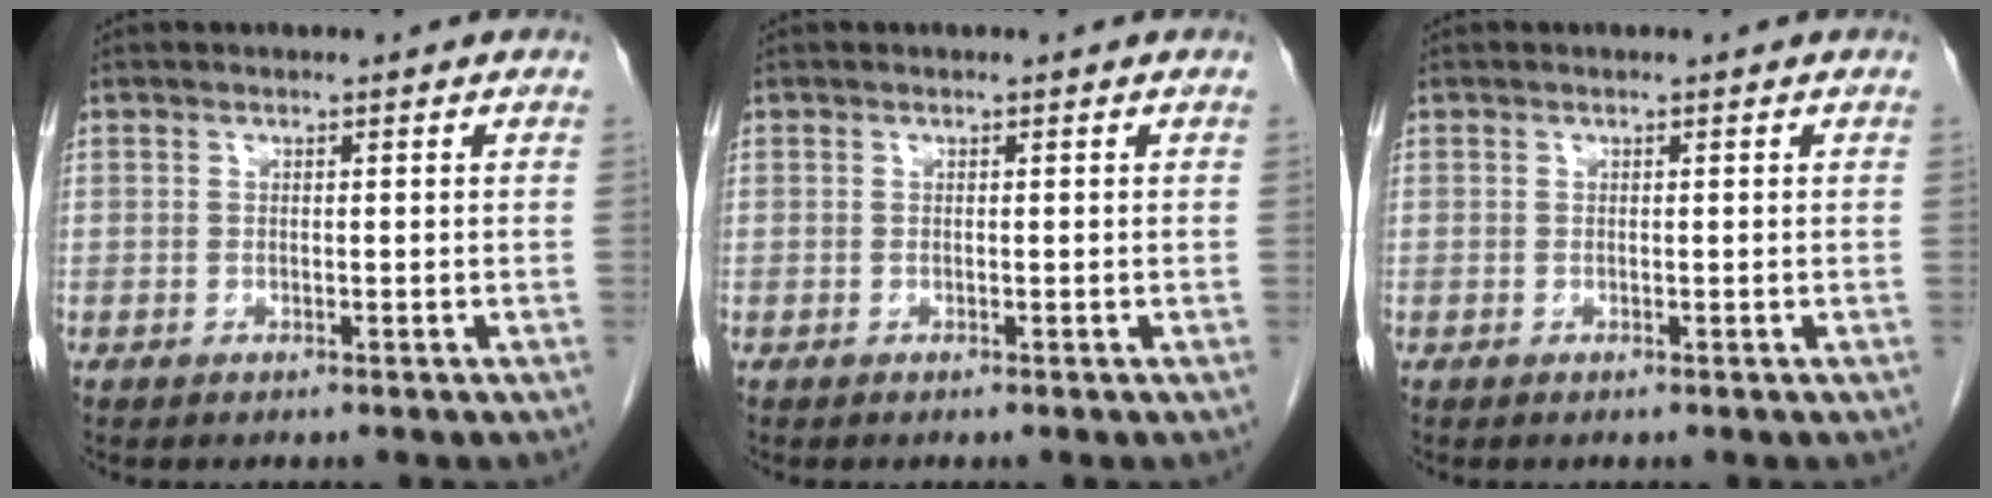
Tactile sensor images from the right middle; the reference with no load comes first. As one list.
[{"total": 0.0}, {"total": 0.0}]